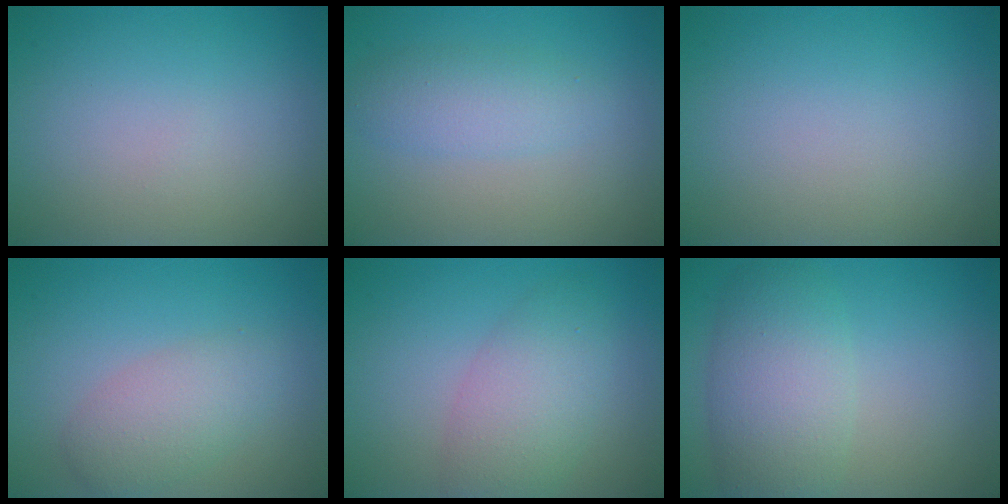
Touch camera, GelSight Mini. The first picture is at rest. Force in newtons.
{"total": 2.8, "press": 2.8, "slide": 0.1}
{"total": 0.0}
{"total": 3.5, "press": 3.5, "slide": 0.2}
{"total": 4.6, "press": 4.6, "slide": 0.3}
{"total": 5.7, "press": 5.6, "slide": 0.6}